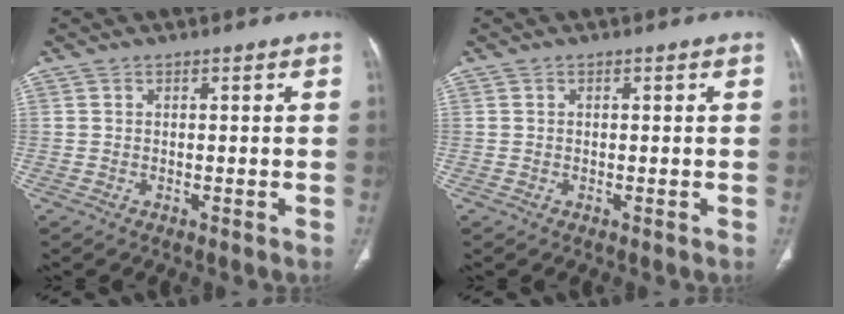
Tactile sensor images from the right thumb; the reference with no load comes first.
{"total": 0.0}